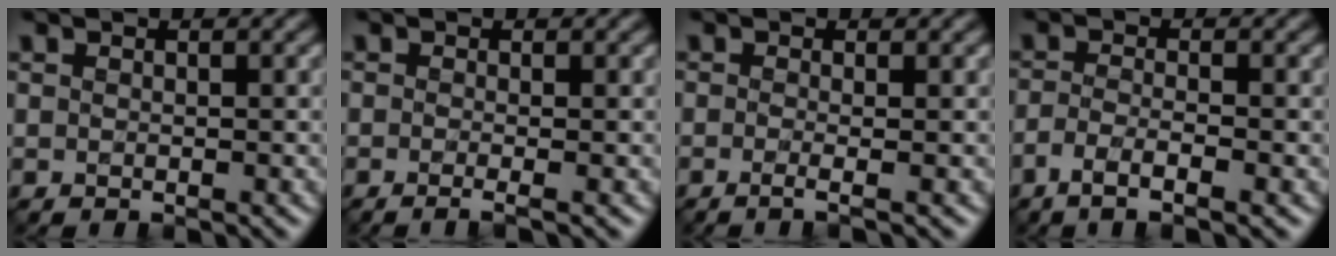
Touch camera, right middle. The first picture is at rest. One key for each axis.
{"total": 1.9, "fx": -0.6, "fy": 0.7, "fz": 1.7, "tx": -0.016, "ty": -0.009, "tz": -0.020}
{"total": 2.0, "fx": -0.4, "fy": 0.8, "fz": 1.8, "tx": -0.018, "ty": -0.010, "tz": -0.022}
{"total": 3.2, "fx": -1.9, "fy": 0.7, "fz": 2.5, "tx": -0.052, "ty": -0.005, "tz": -0.042}